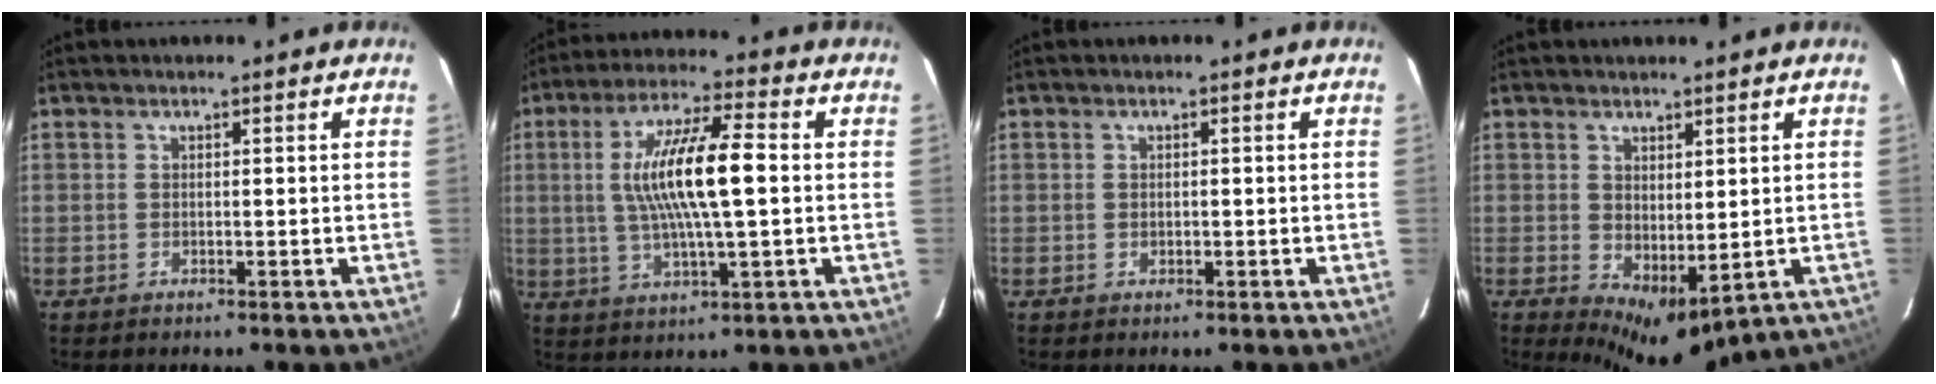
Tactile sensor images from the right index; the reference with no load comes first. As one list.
[{"total": 13.6, "force": [0.8, 2.3, 13.4], "torque": [-0.252, 0.006, 0.016]}, {"total": 0.6, "force": [0.0, 0.5, 0.2], "torque": [0.000, 0.001, 0.000]}, {"total": 6.9, "force": [-0.1, 4.5, 5.2], "torque": [-0.077, -0.010, 0.017]}]